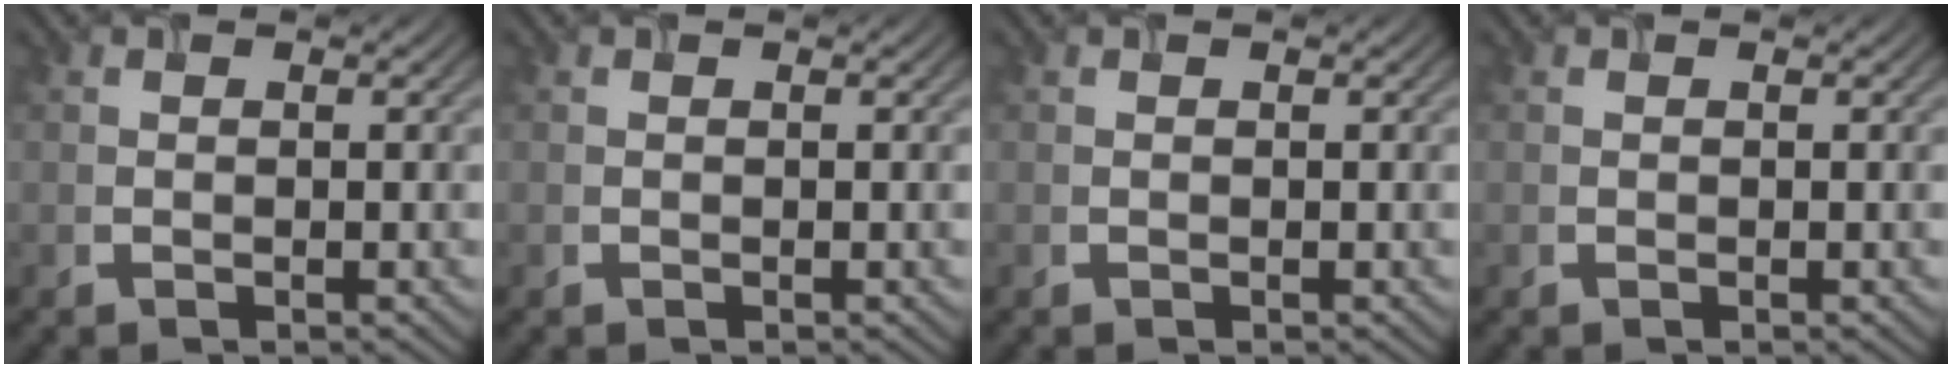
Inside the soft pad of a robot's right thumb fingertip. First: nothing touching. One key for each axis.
{"total": 0.0}
{"total": 0.0}
{"total": 0.0}